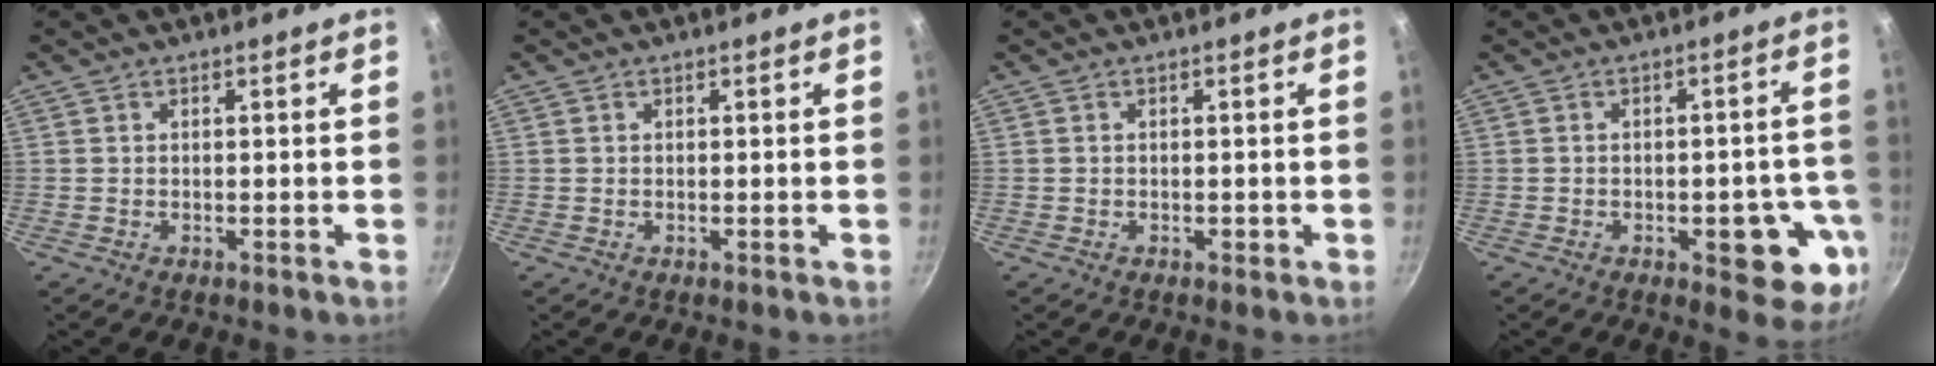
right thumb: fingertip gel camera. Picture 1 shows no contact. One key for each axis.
{"total": 0.0}
{"total": 0.6, "fx": -0.2, "fy": 0.4, "fz": 0.3, "tx": -0.002, "ty": 0.002, "tz": -0.003}
{"total": 10.5, "fx": -3.4, "fy": 4.6, "fz": 8.8, "tx": -0.067, "ty": 0.012, "tz": -0.040}